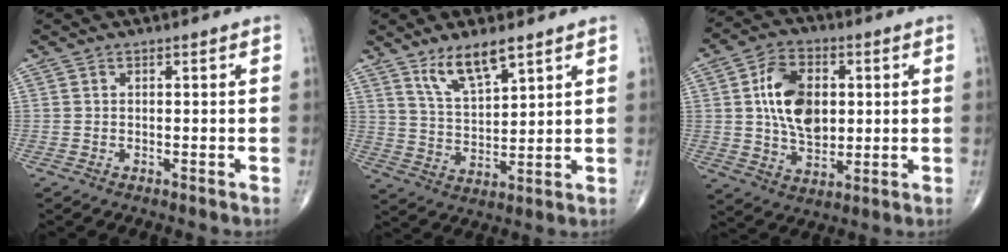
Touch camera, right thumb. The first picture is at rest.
{"total": 8.8, "force": [5.9, 2.7, 5.9], "torque": [-0.101, -0.037, 0.118]}
{"total": 13.1, "force": [2.0, 8.5, 9.8], "torque": [-0.149, -0.003, 0.035]}